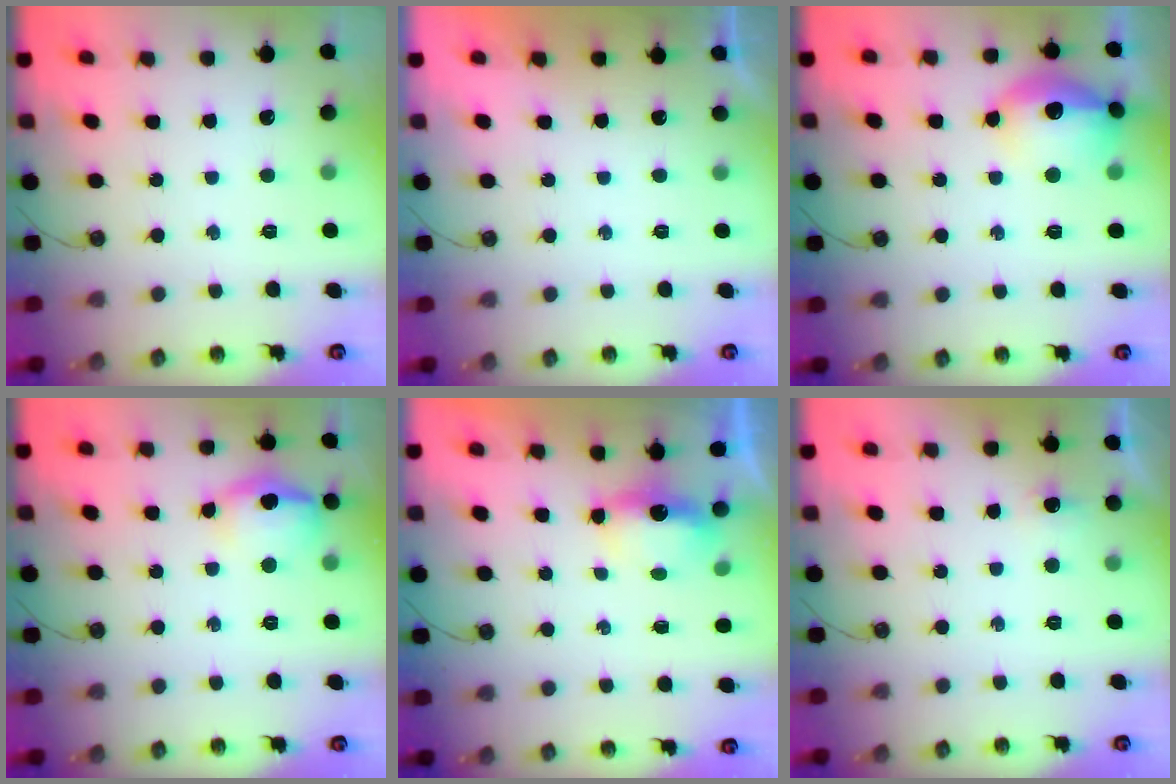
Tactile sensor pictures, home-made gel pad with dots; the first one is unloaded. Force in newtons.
{"total": 0.0}
{"total": 15.2, "press": 15.1, "slide": 1.2}
{"total": 11.9, "press": 11.7, "slide": 2.2}
{"total": 4.6, "press": 4.6, "slide": 0.5}
{"total": 4.4, "press": 4.2, "slide": 1.2}